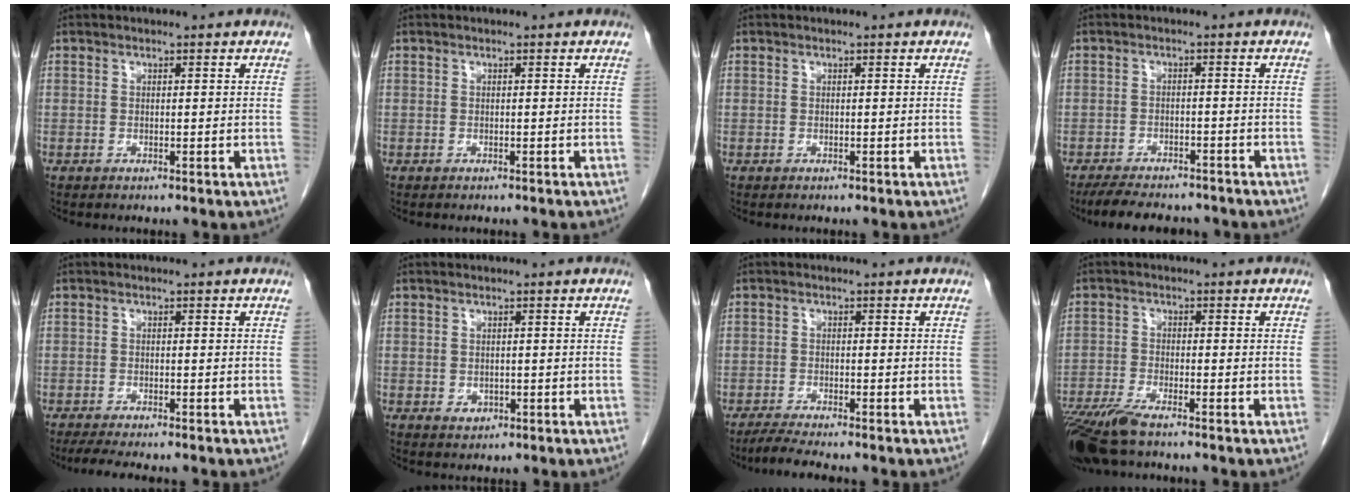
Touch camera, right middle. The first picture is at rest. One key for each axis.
{"total": 1.1, "fx": -1.1, "fy": 0.2, "fz": 0.4, "tx": -0.007, "ty": -0.001, "tz": -0.015}
{"total": 0.0}
{"total": 9.8, "fx": -8.5, "fy": 3.1, "fz": 3.7, "tx": -0.058, "ty": -0.004, "tz": -0.121}
{"total": 6.0, "fx": -5.0, "fy": 0.8, "fz": 3.1, "tx": -0.044, "ty": -0.012, "tz": -0.076}
{"total": 1.5, "fx": -0.4, "fy": 1.2, "fz": 0.7, "tx": -0.012, "ty": 0.001, "tz": 0.001}
{"total": 3.7, "fx": -3.2, "fy": -0.1, "fz": 1.7, "tx": -0.037, "ty": -0.014, "tz": -0.059}
{"total": 8.0, "fx": -6.2, "fy": 1.2, "fz": 5.0, "tx": -0.097, "ty": -0.020, "tz": -0.113}